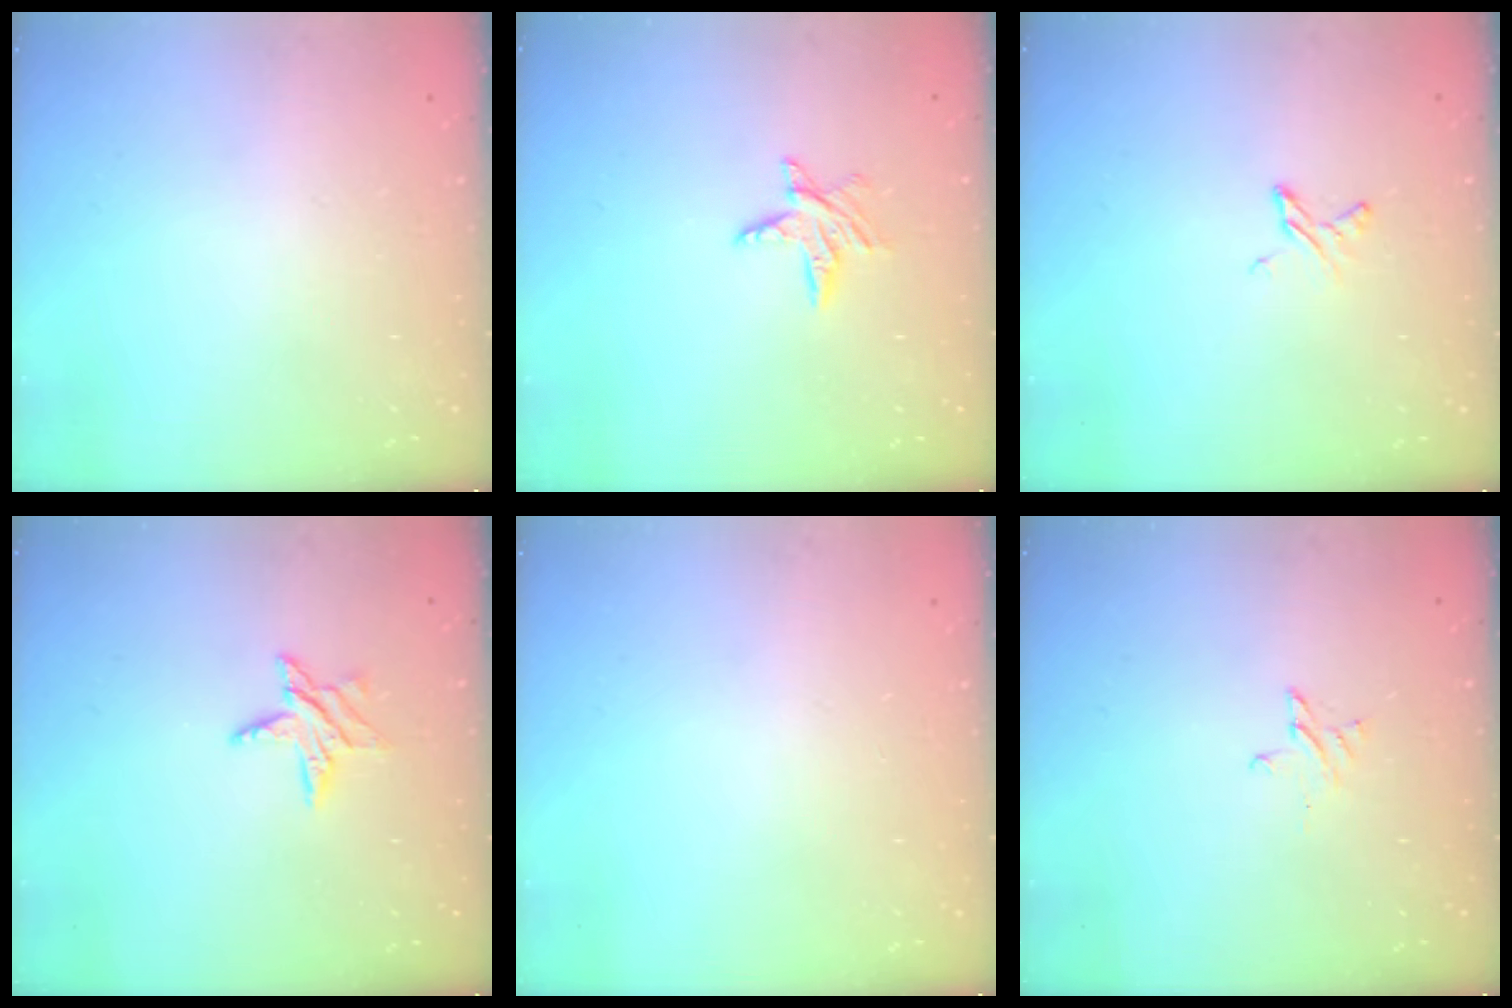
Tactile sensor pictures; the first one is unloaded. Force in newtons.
{"total": 5.9, "press": 5.9, "slide": 0.4}
{"total": 3.7, "press": 3.6, "slide": 0.4}
{"total": 6.8, "press": 6.8, "slide": 0.4}
{"total": 0.0}
{"total": 2.6, "press": 2.6, "slide": 0.2}